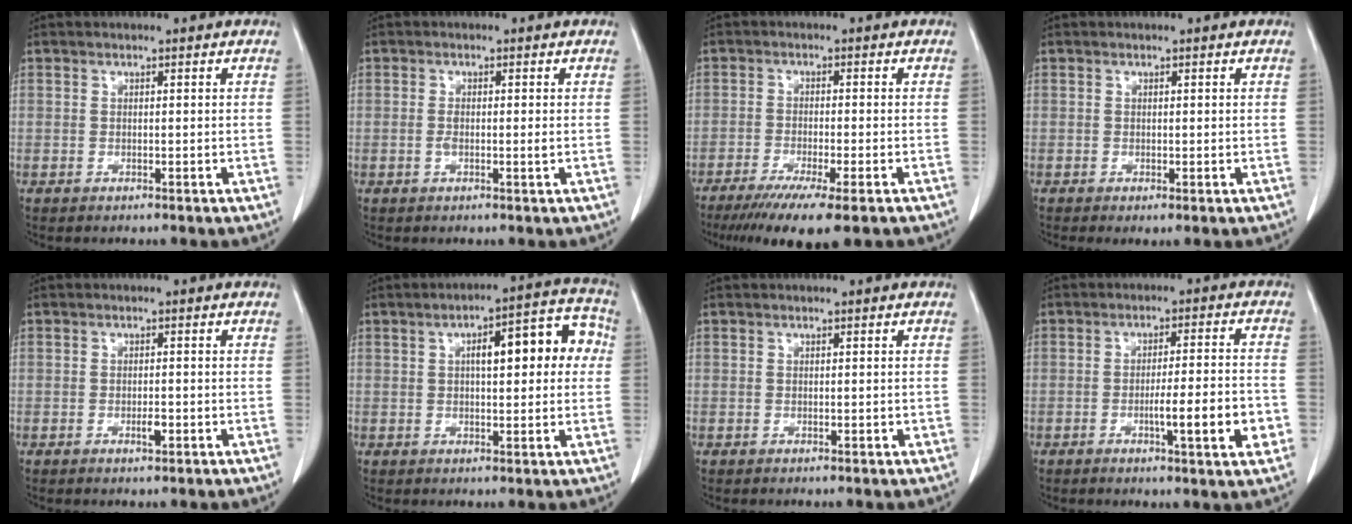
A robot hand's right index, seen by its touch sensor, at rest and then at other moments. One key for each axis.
{"total": 1.9, "fx": -0.2, "fy": 0.4, "fz": 1.8, "tx": -0.036, "ty": -0.001, "tz": -0.003}
{"total": 10.7, "fx": -7.5, "fy": 0.6, "fz": 7.6, "tx": -0.114, "ty": -0.026, "tz": -0.114}
{"total": 1.2, "fx": -0.1, "fy": 0.2, "fz": 1.2, "tx": -0.025, "ty": -0.006, "tz": 0.003}
{"total": 1.5, "fx": -0.6, "fy": 0.5, "fz": 1.3, "tx": -0.024, "ty": -0.001, "tz": -0.008}
{"total": 10.9, "fx": 2.0, "fy": 3.3, "fz": 10.2, "tx": -0.134, "ty": 0.036, "tz": 0.023}
{"total": 0.6, "fx": 0.0, "fy": 0.2, "fz": 0.6, "tx": -0.011, "ty": -0.002, "tz": 0.003}
{"total": 8.9, "fx": -2.7, "fy": 0.5, "fz": 8.5, "tx": -0.121, "ty": -0.004, "tz": -0.039}